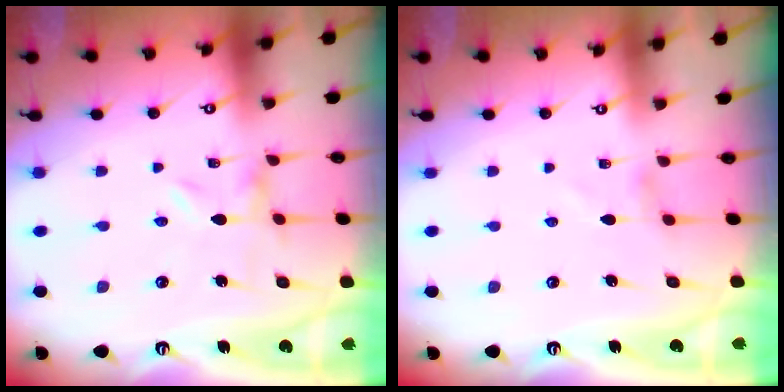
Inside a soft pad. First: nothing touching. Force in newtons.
{"total": 0.8, "press": 0.8, "slide": 0.3}